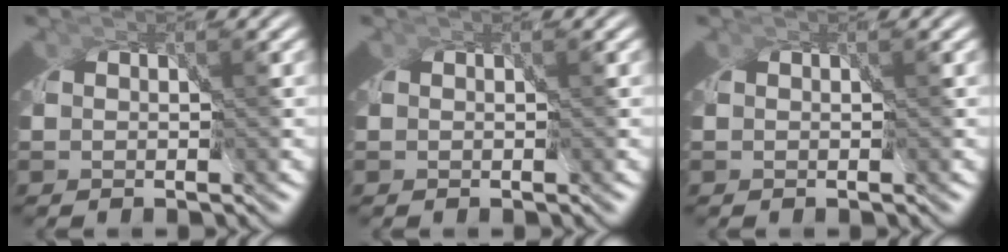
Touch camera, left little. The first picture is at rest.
{"total": 0.0}
{"total": 0.0}